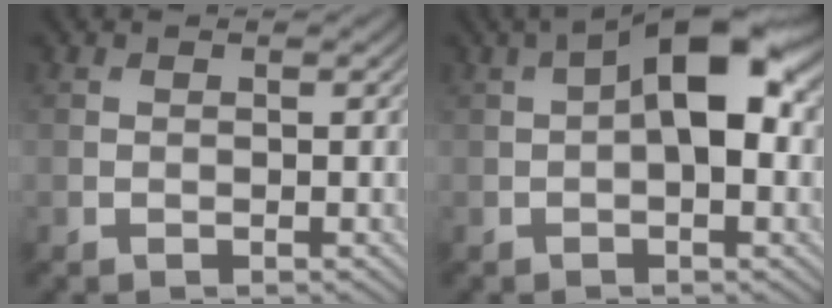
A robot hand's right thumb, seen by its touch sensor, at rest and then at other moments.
{"total": 8.8, "force": [1.4, 3.6, 7.9], "torque": [-0.132, 0.017, 0.014]}